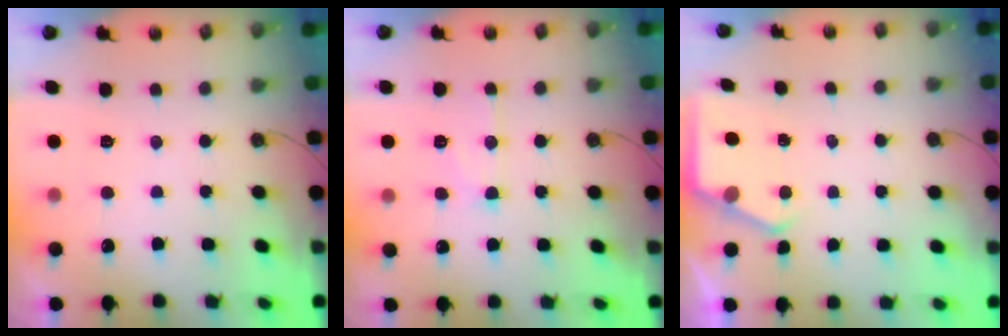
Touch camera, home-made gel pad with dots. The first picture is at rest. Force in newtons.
{"total": 10.5, "press": 10.5, "slide": 1.0}
{"total": 2.7, "press": 2.7, "slide": 0.5}